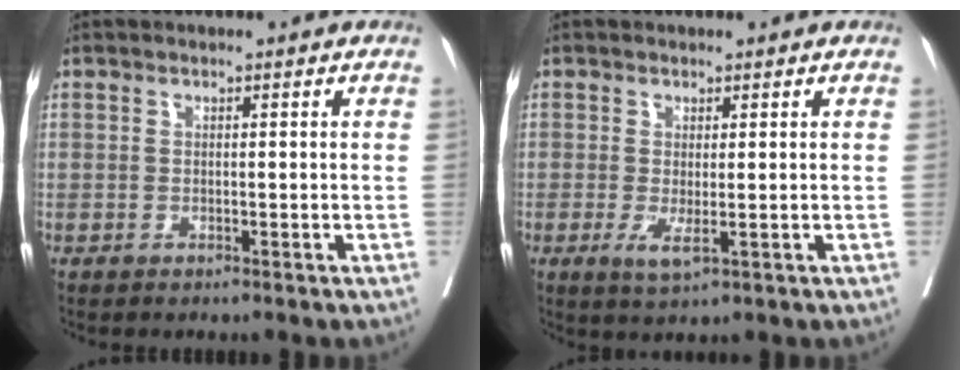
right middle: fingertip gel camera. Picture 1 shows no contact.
{"total": 2.8, "force": [-0.6, 0.7, 2.7], "torque": [-0.048, -0.009, -0.002]}